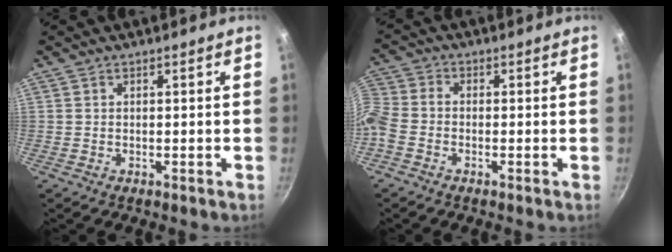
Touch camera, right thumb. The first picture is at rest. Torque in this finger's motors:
{"motor_torque": [0.21, -0.17, 0.18, 0.63, 0.05]}